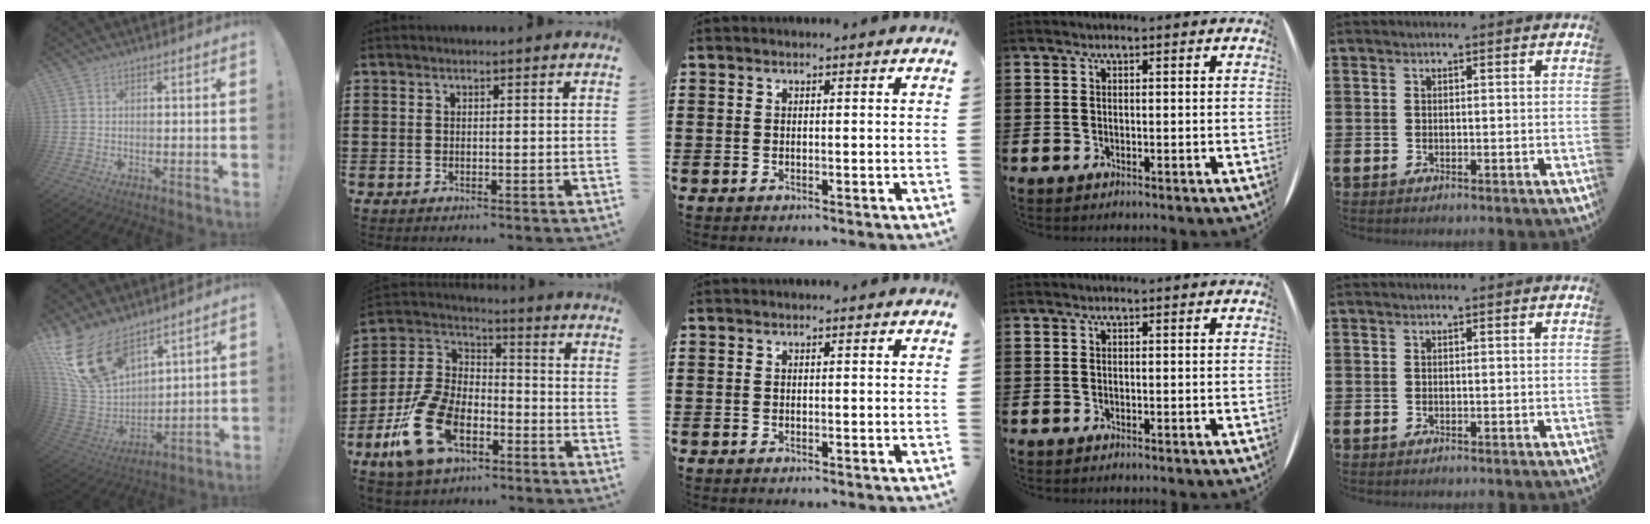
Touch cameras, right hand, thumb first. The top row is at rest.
{"thumb": {"total": 19.3, "force": [12.9, 9.9, 10.4], "torque": [-0.224, -0.077, 0.245]}, "index": {"total": 15.5, "force": [-7.4, 9.0, 10.2], "torque": [-0.249, 0.023, -0.142]}}